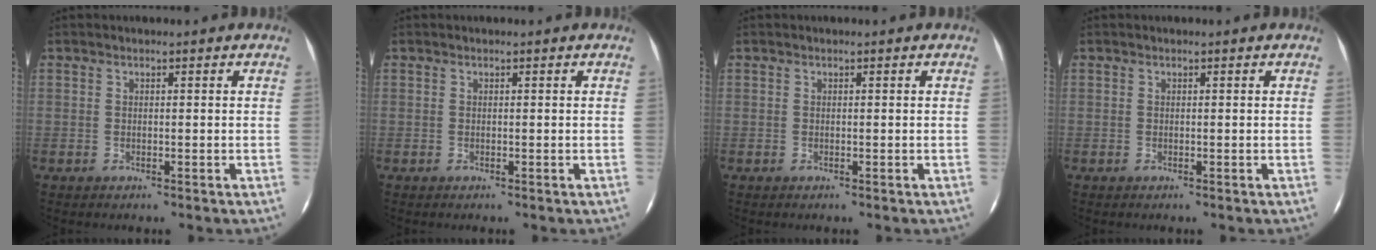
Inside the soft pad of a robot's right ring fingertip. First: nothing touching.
{"total": 0.0}
{"total": 0.0}
{"total": 0.0}